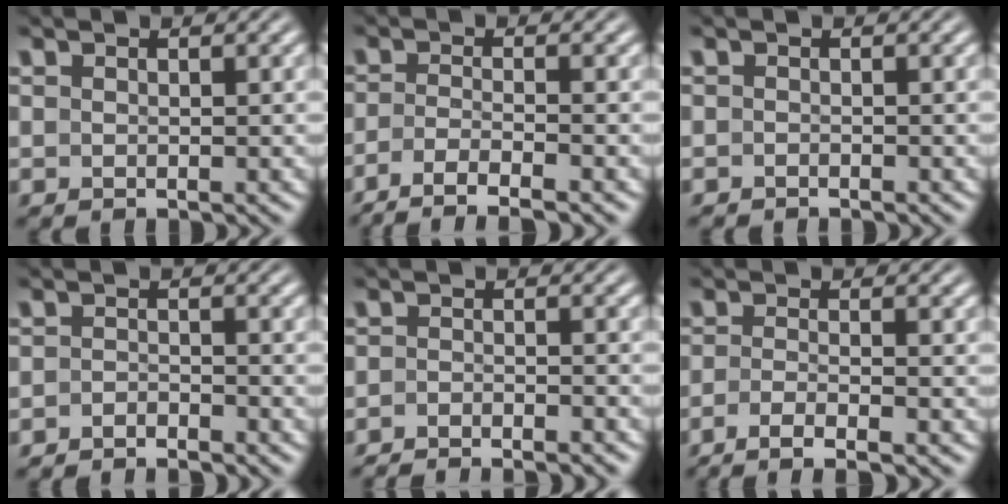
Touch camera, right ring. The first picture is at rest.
{"total": 6.6, "force": [-5.4, 1.9, 3.4], "torque": [-0.061, -0.028, -0.070]}
{"total": 0.9, "force": [-0.9, -0.1, -0.2], "torque": [-0.005, -0.012, -0.009]}
{"total": 2.8, "force": [-2.7, 0.4, -0.2], "torque": [-0.001, -0.011, -0.044]}
{"total": 4.0, "force": [-3.9, 0.6, 0.5], "torque": [-0.006, -0.010, -0.062]}
{"total": 4.9, "force": [-3.9, 0.9, 2.8], "torque": [-0.051, -0.017, -0.053]}